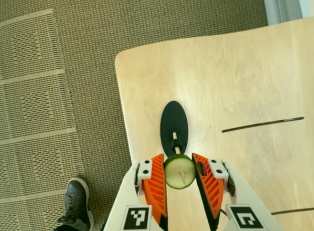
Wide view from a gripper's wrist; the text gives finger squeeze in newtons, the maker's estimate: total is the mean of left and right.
{"total": 10.1, "left": 10.1, "right": 10.0}